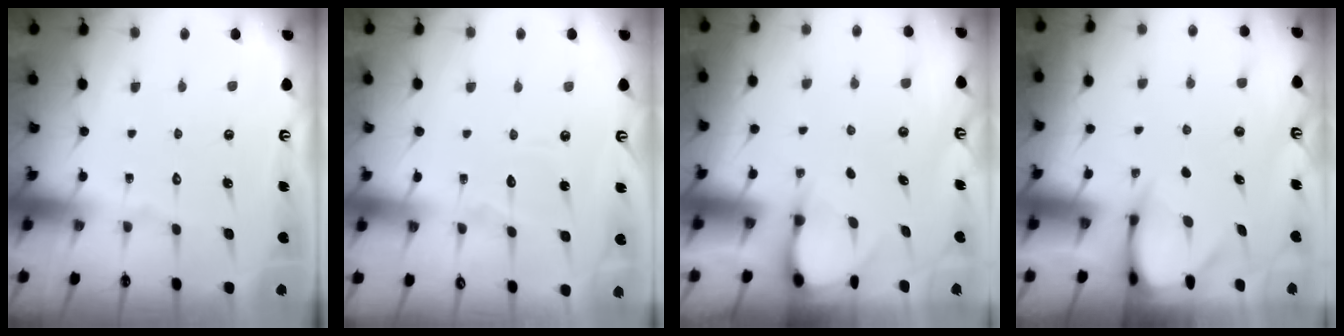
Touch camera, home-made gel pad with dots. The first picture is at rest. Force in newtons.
{"total": 5.4, "press": 5.4, "slide": 0.4}
{"total": 3.3, "press": 3.3, "slide": 0.4}
{"total": 3.3, "press": 3.3, "slide": 0.2}